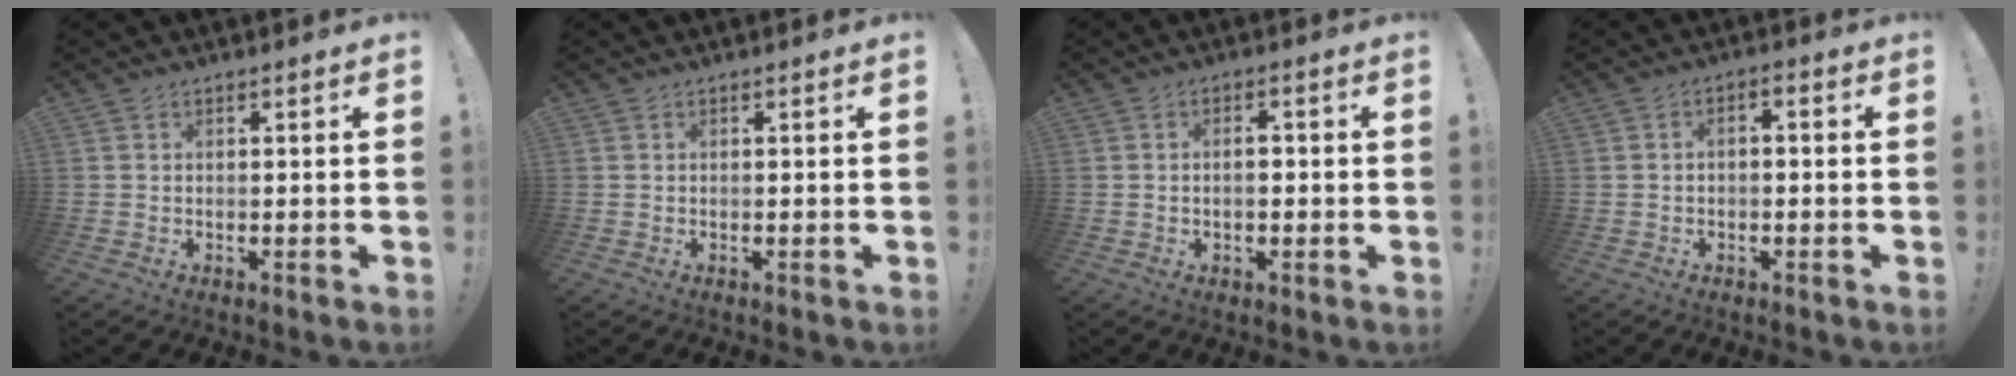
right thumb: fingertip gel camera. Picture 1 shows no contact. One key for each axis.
{"total": 0.0}
{"total": 3.0, "fx": -0.3, "fy": 1.6, "fz": 2.5, "tx": -0.031, "ty": 0.004, "tz": -0.010}
{"total": 2.1, "fx": -1.4, "fy": 0.9, "fz": 1.3, "tx": -0.018, "ty": 0.011, "tz": -0.025}